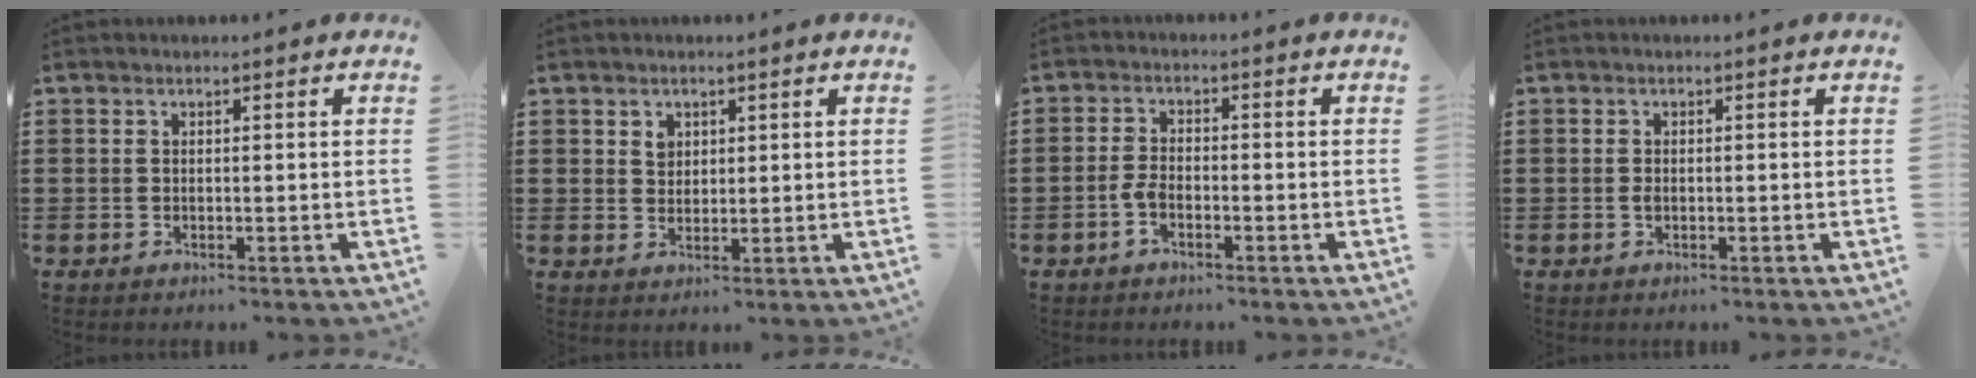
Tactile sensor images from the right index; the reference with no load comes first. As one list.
[{"total": 1.9, "force": [1.1, 1.5, 0.6], "torque": [-0.008, 0.002, 0.020]}, {"total": 3.0, "force": [-1.4, 1.4, 2.2], "torque": [-0.064, -0.003, -0.034]}, {"total": 1.0, "force": [-0.2, 0.6, 0.8], "torque": [-0.017, -0.001, -0.004]}]